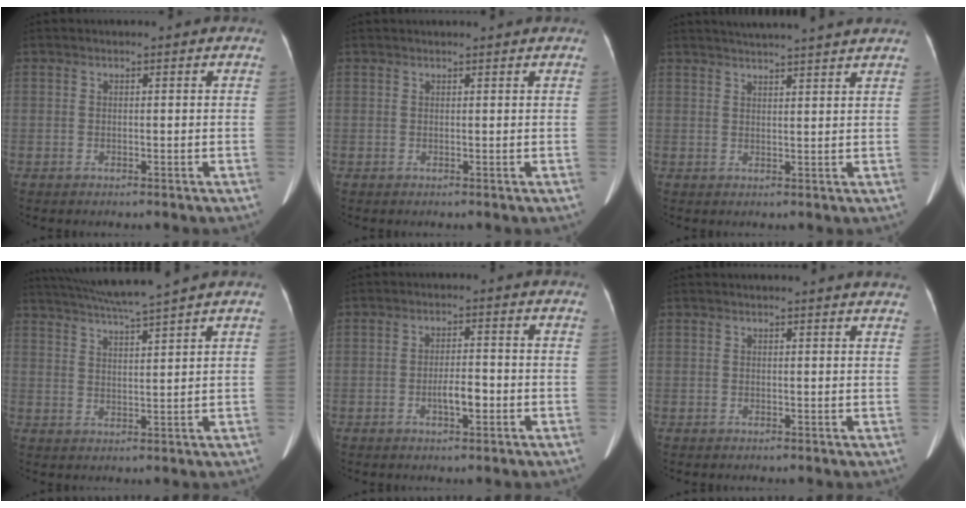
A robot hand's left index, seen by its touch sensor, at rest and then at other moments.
{"total": 2.8, "force": [2.7, 0.0, 0.8], "torque": [-0.010, 0.022, 0.035]}
{"total": 11.5, "force": [10.6, -0.1, 4.7], "torque": [-0.072, 0.022, 0.130]}
{"total": 9.1, "force": [8.0, -1.8, 3.9], "torque": [-0.071, 0.007, 0.134]}
{"total": 3.5, "force": [-1.2, 1.0, 3.2], "torque": [-0.057, 0.002, -0.017]}
{"total": 7.2, "force": [7.0, 0.2, 2.0], "torque": [-0.020, 0.006, 0.058]}